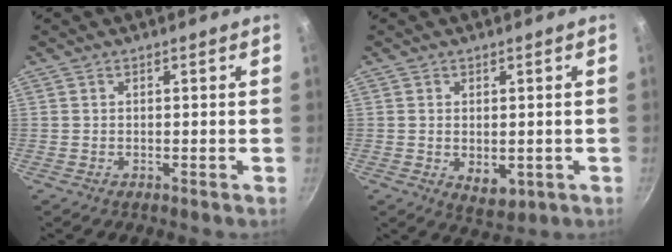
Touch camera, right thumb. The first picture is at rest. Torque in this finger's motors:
{"motor_torque": [-0.29, -0.07, -0.05, -0.01, 0.01]}